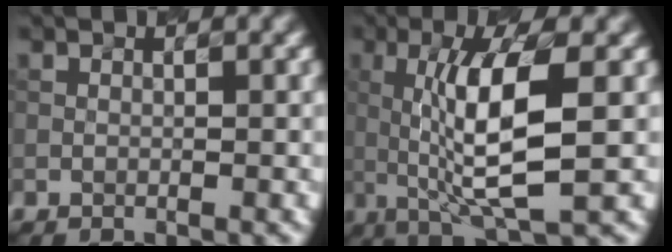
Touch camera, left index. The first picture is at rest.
{"total": 7.6, "force": [0.2, 1.5, 7.5], "torque": [-0.130, 0.001, 0.017]}